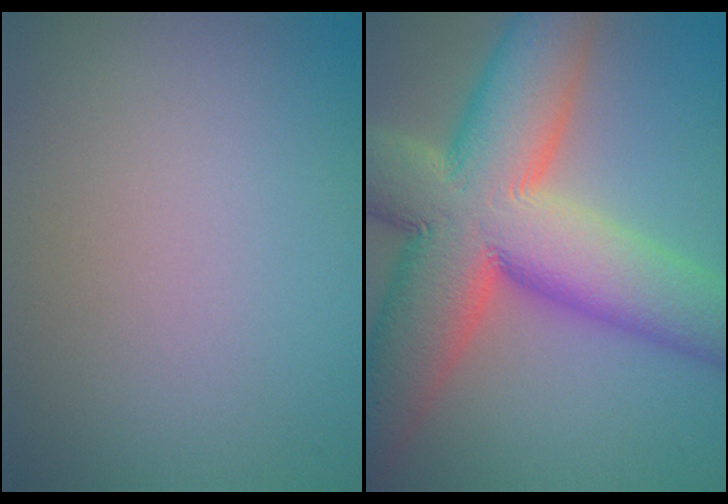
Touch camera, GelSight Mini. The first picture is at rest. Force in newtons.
{"total": 16.3, "press": 16.2, "slide": 1.2}